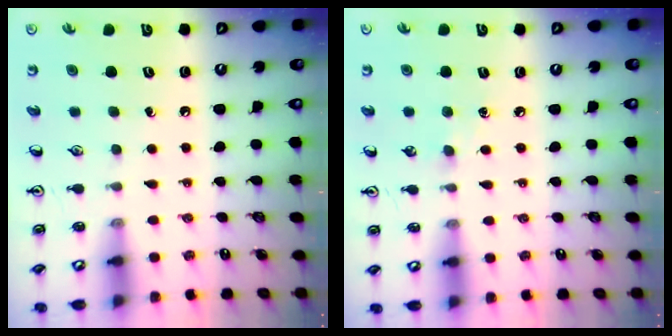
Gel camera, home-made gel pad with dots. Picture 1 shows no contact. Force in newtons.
{"total": 4.7, "press": 4.7, "slide": 0.7}